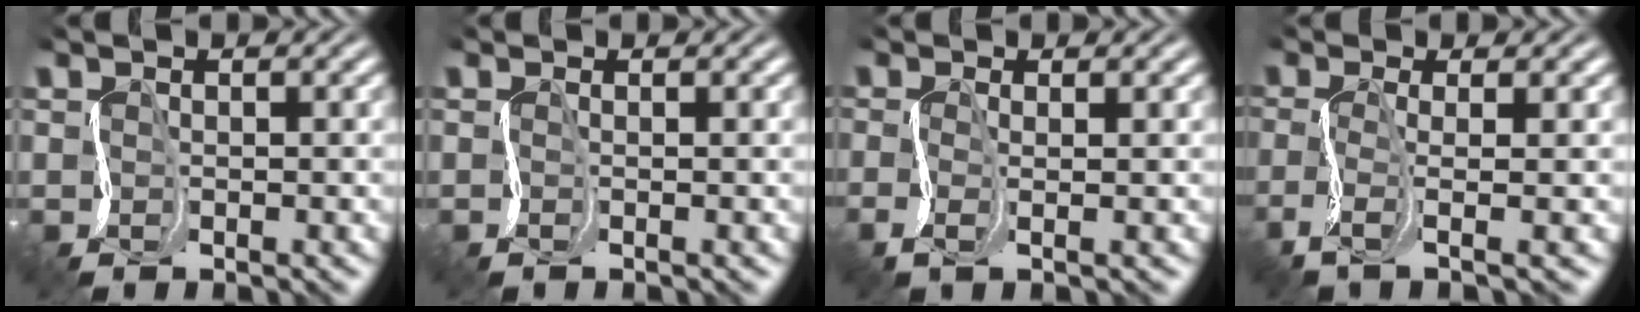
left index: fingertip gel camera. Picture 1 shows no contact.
{"total": 0.8, "force": [0.2, 0.5, 0.7], "torque": [-0.001, -0.002, 0.000]}
{"total": 1.5, "force": [-0.3, 0.4, 1.5], "torque": [-0.039, -0.007, -0.014]}
{"total": 2.9, "force": [-1.4, 0.5, 2.5], "torque": [-0.067, 0.000, -0.039]}